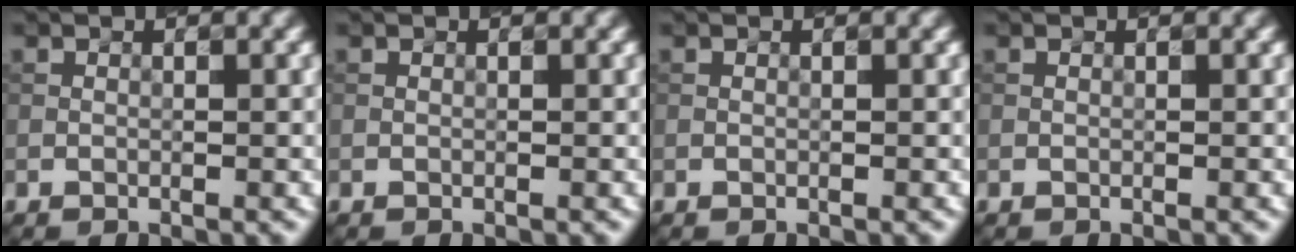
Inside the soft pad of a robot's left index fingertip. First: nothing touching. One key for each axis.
{"total": 0.0}
{"total": 0.0}
{"total": 0.0}